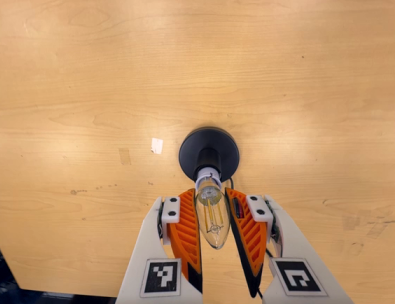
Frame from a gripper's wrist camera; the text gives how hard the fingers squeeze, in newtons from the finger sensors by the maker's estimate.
{"total": 10.5, "left": 10.6, "right": 10.5}